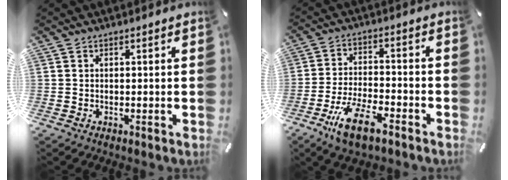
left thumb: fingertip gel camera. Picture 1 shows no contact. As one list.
[{"total": 11.2, "force": [-6.8, 4.1, 7.9], "torque": [-0.161, 0.024, -0.125]}]